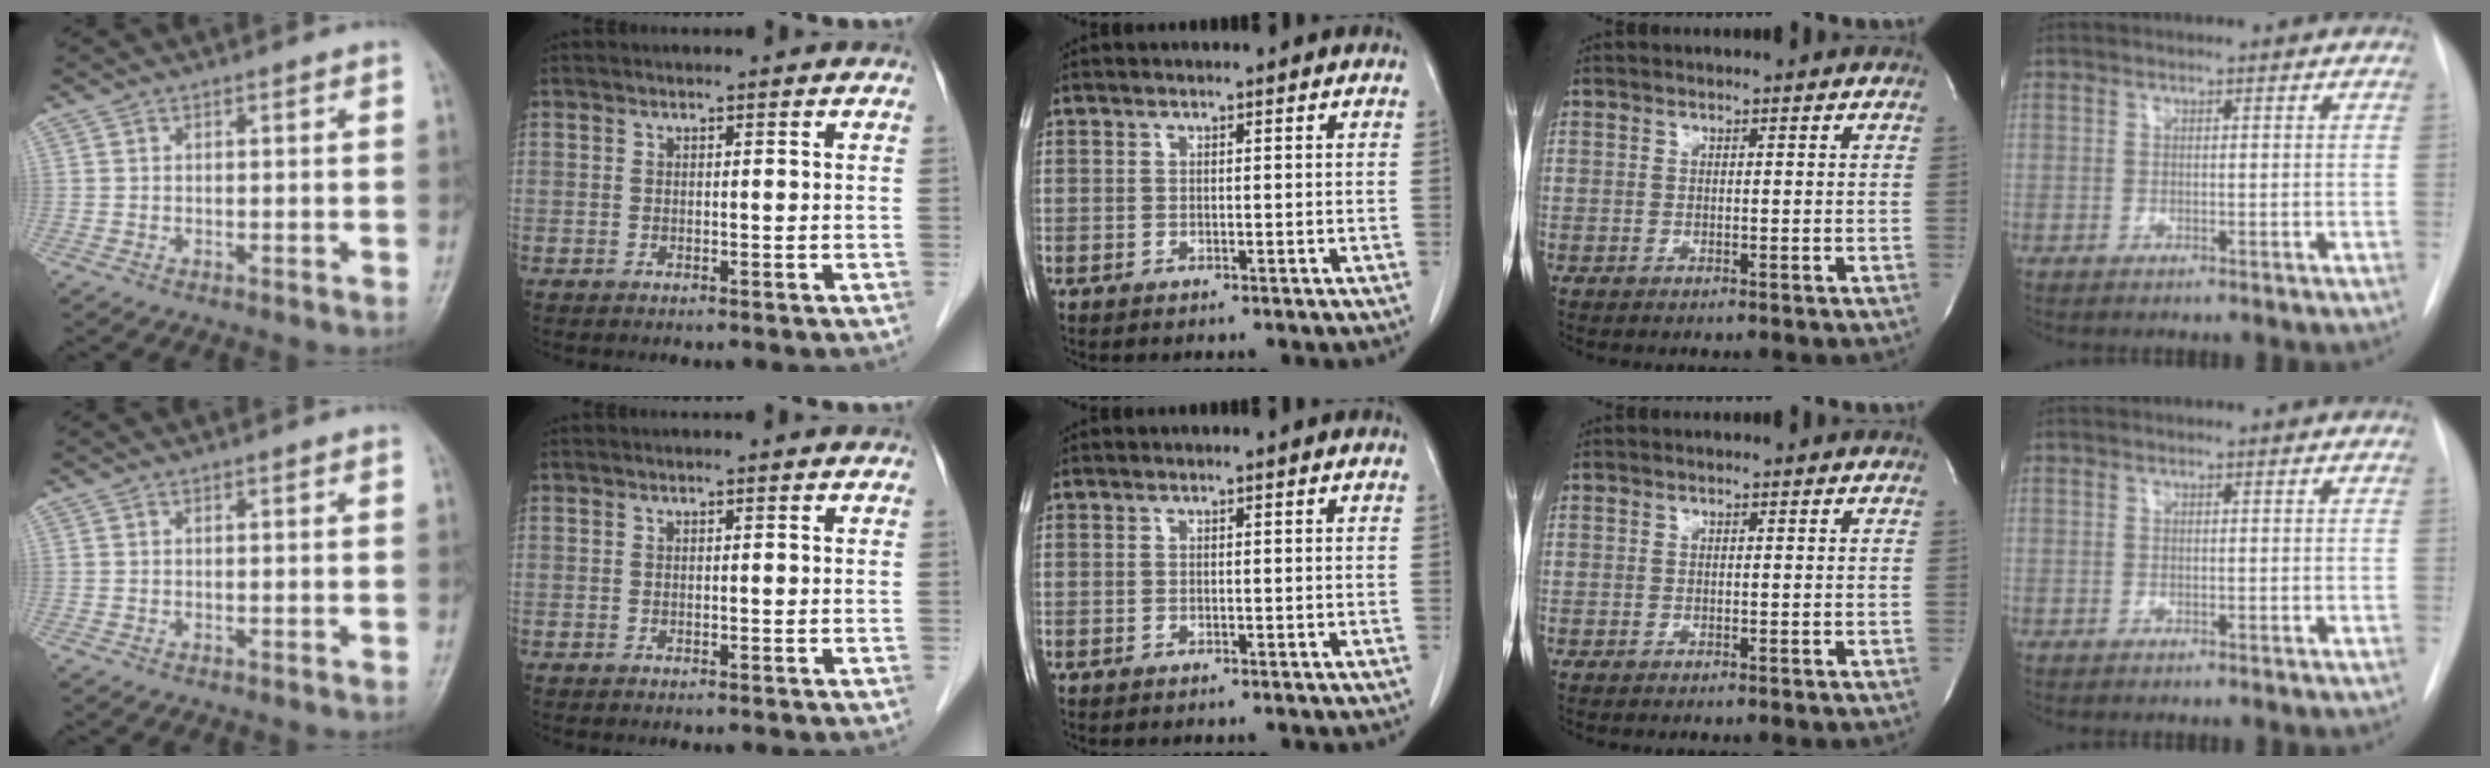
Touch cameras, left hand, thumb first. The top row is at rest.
{}